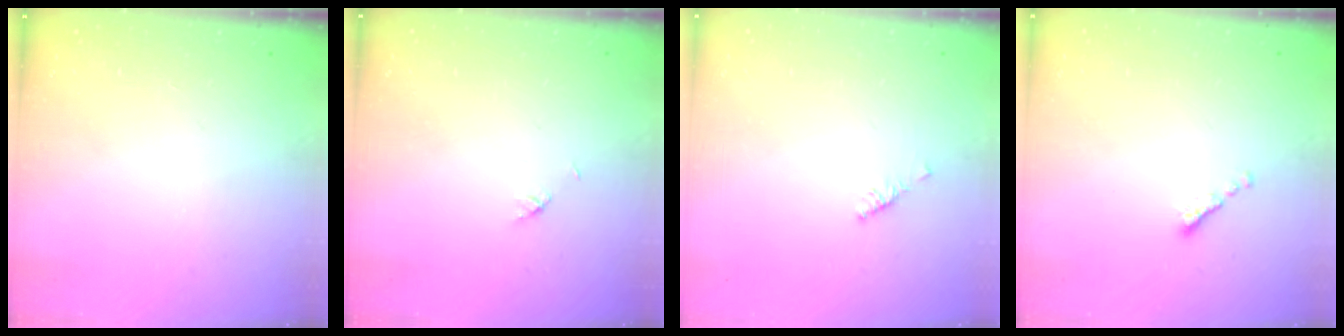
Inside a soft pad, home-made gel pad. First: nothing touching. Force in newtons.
{"total": 2.1, "press": 2.1, "slide": 0.3}
{"total": 2.1, "press": 2.0, "slide": 0.6}
{"total": 0.0}